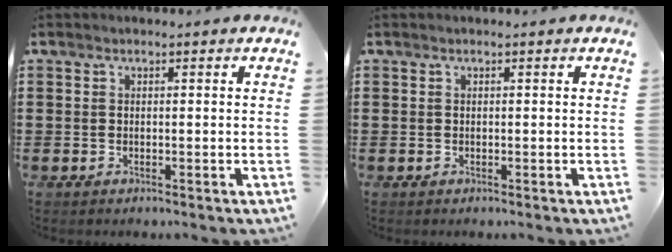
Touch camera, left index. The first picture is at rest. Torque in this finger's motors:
{"motor_torque": [-0.07, -0.04, 0.01, -0.01]}